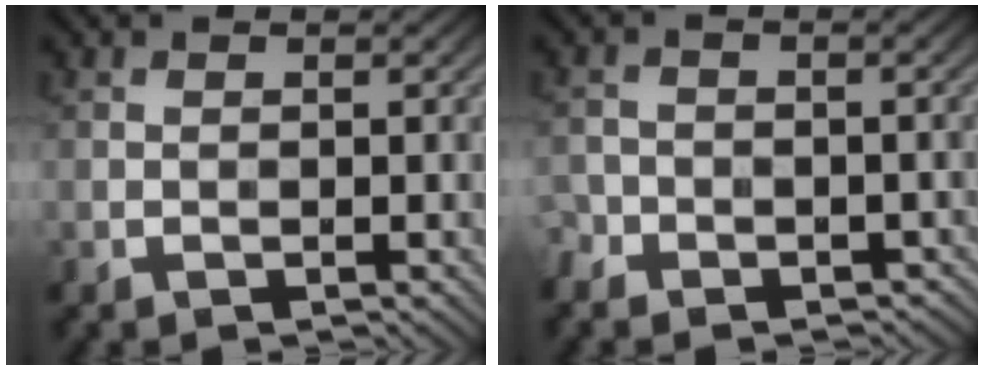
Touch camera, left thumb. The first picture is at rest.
{"total": 4.4, "force": [-3.3, 2.7, 1.1], "torque": [-0.016, -0.002, -0.052]}